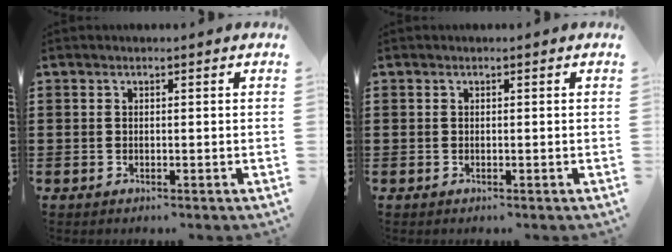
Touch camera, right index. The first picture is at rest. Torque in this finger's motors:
{"motor_torque": [1.07, 1.07, 0.00, 0.00]}